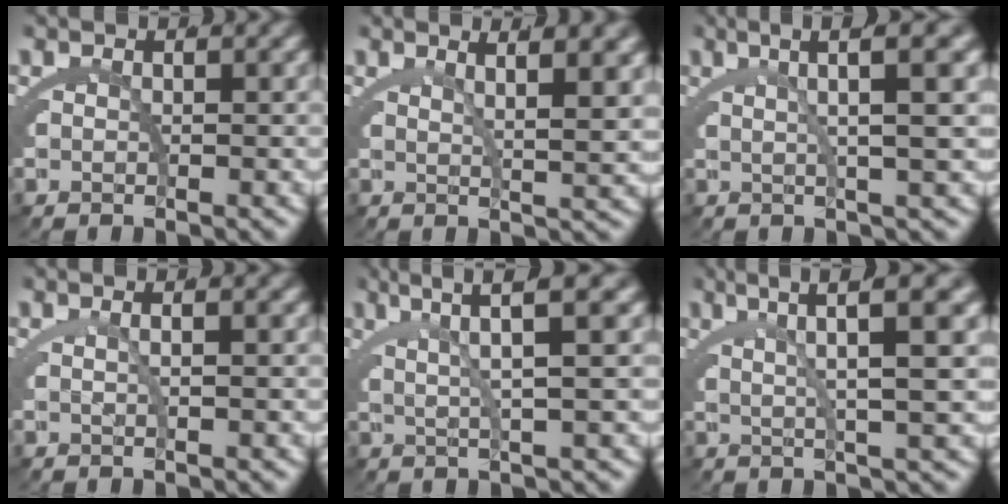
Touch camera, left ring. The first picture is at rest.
{"total": 4.2, "force": [2.6, -0.4, 3.2], "torque": [-0.036, 0.002, 0.042]}
{"total": 6.2, "force": [3.8, 0.0, 4.9], "torque": [-0.053, 0.027, 0.054]}
{"total": 1.3, "force": [0.3, -0.8, 1.0], "torque": [-0.011, 0.005, 0.007]}
{"total": 6.0, "force": [3.9, -0.3, 4.5], "torque": [-0.058, 0.020, 0.061]}
{"total": 7.0, "force": [4.4, 0.0, 5.5], "torque": [-0.068, 0.021, 0.066]}